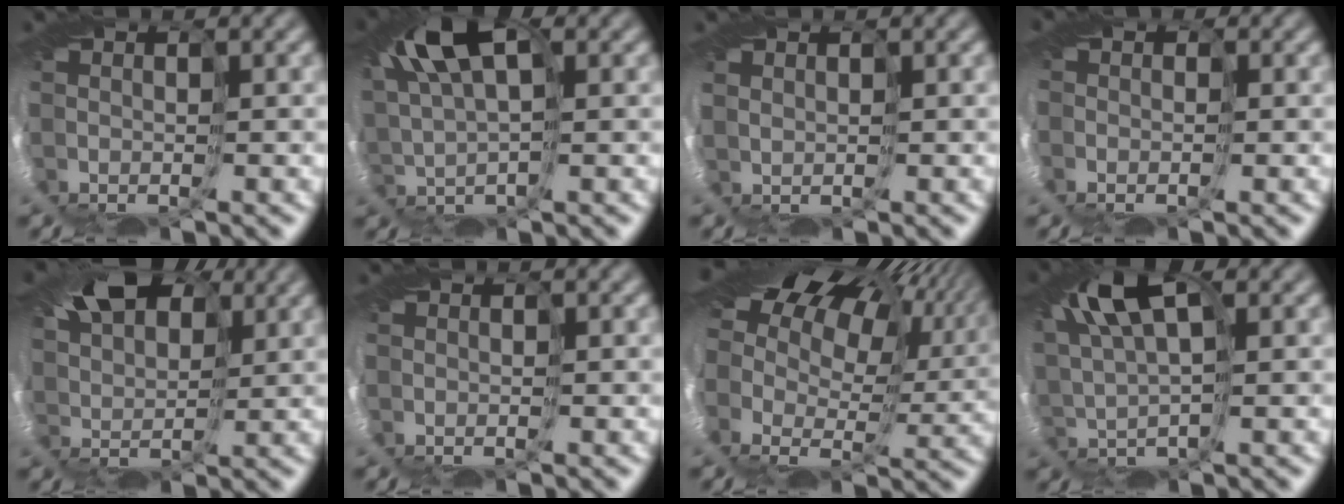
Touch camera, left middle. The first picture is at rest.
{"total": 7.5, "force": [2.7, 3.6, 6.0], "torque": [-0.129, 0.019, 0.040]}
{"total": 0.7, "force": [0.4, 0.4, -0.4], "torque": [0.001, 0.000, 0.008]}
{"total": 5.3, "force": [0.3, 4.4, 2.9], "torque": [-0.051, 0.003, -0.004]}
{"total": 7.2, "force": [4.2, 4.2, 4.1], "torque": [-0.092, 0.026, 0.063]}
{"total": 0.0}
{"total": 19.1, "force": [7.1, 12.3, 12.8], "torque": [-0.246, 0.036, 0.111]}
{"total": 6.8, "force": [2.6, 2.8, 5.6], "torque": [-0.123, 0.016, 0.039]}